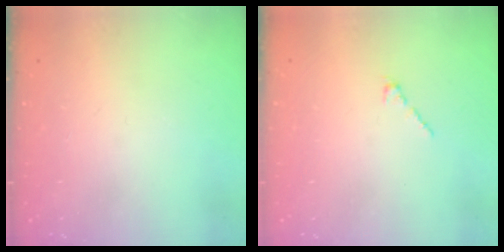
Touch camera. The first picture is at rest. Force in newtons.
{"total": 2.1, "press": 2.0, "slide": 0.7}